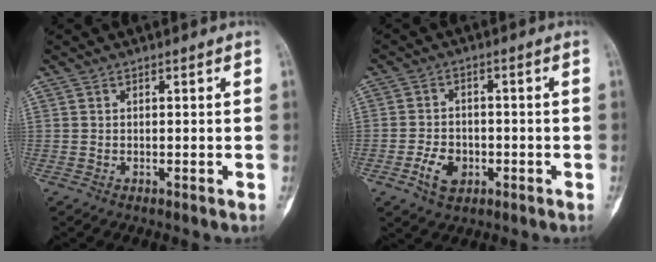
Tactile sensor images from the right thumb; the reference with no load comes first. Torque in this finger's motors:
{"motor_torque": [-0.09, 0.23, 0.01, 0.20, 0.14]}